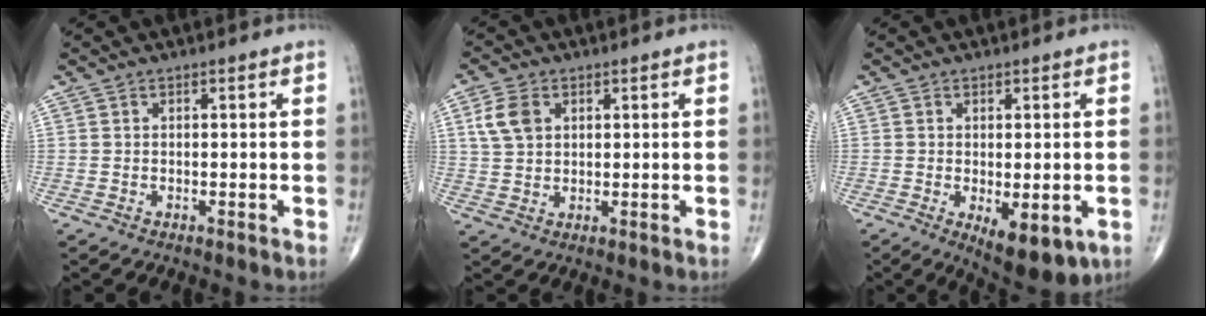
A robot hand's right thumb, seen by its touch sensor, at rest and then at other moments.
{"total": 5.8, "force": [2.0, 4.0, 3.7], "torque": [-0.068, 0.001, 0.041]}
{"total": 9.4, "force": [-3.2, 4.0, 7.9], "torque": [-0.095, -0.015, -0.037]}